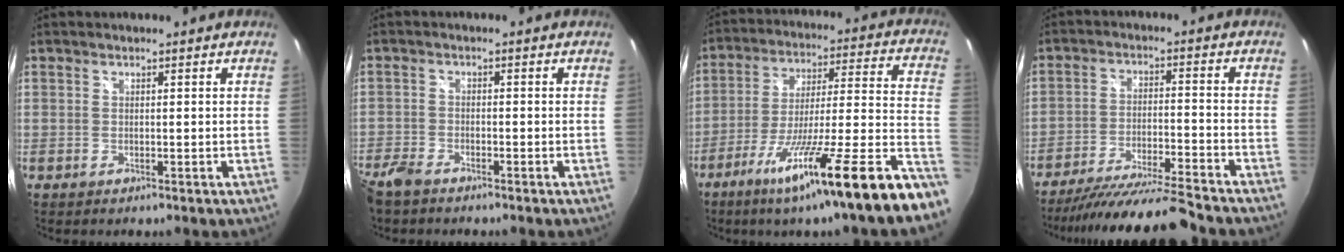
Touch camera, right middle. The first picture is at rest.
{"total": 5.9, "force": [-4.7, 2.4, 2.6], "torque": [-0.078, -0.017, -0.097]}
{"total": 25.5, "force": [-16.9, -2.1, 19.0], "torque": [-0.280, -0.060, -0.268]}
{"total": 16.6, "force": [-15.1, -0.1, 6.9], "torque": [-0.140, -0.030, -0.242]}